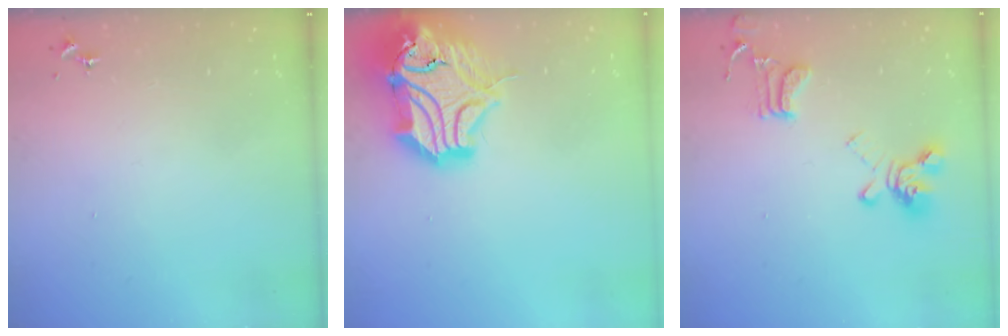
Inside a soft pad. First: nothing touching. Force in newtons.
{"total": 21.9, "press": 21.7, "slide": 2.9}
{"total": 16.4, "press": 16.3, "slide": 1.5}